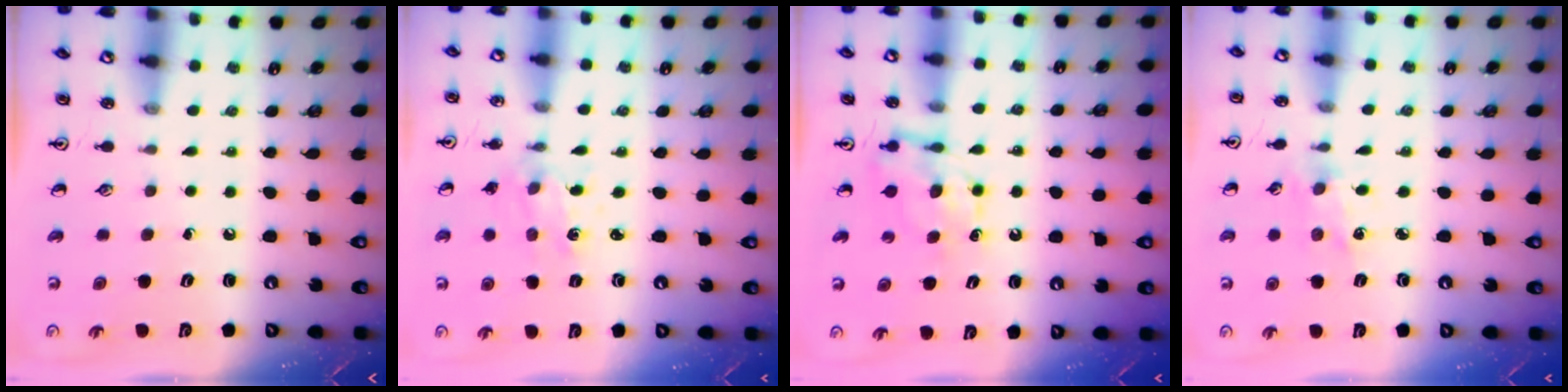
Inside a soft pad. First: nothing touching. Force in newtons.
{"total": 2.0, "press": 2.0, "slide": 0.2}
{"total": 7.1, "press": 7.1, "slide": 0.3}
{"total": 3.1, "press": 3.0, "slide": 0.5}